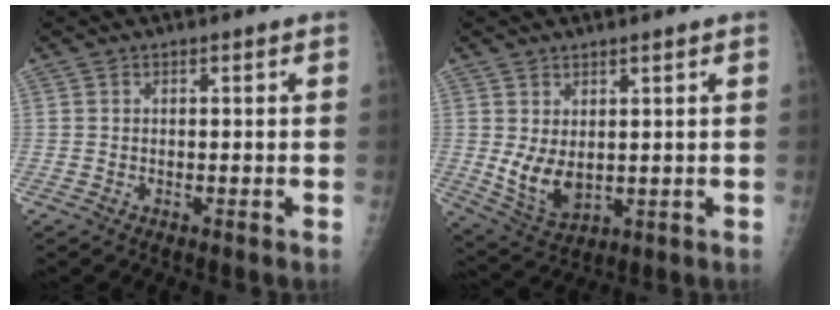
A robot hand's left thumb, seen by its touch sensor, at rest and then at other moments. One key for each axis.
{"total": 7.2, "fx": 1.3, "fy": 4.1, "fz": 5.8, "tx": -0.096, "ty": -0.020, "tz": 0.043}